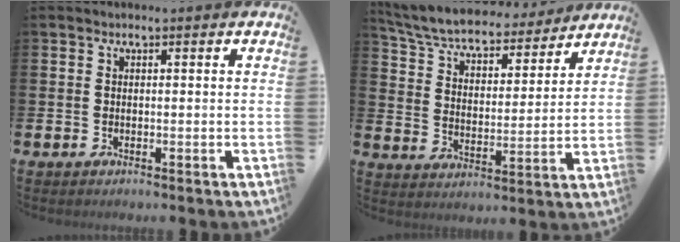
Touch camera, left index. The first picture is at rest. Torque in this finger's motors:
{"motor_torque": [1.09, -1.05, 0.68, 0.21]}